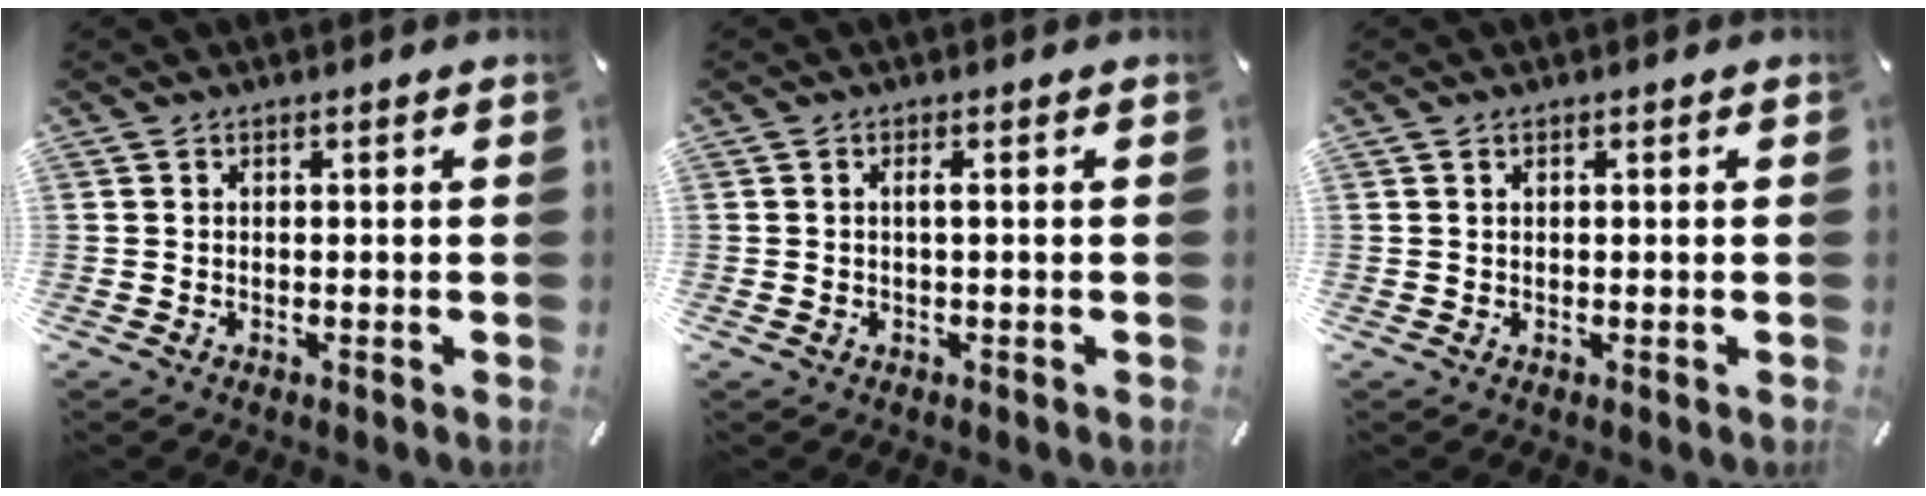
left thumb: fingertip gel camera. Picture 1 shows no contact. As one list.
[{"total": 1.3, "force": [-0.1, 0.1, 1.3], "torque": [-0.023, -0.002, -0.001]}, {"total": 0.7, "force": [0.2, 0.3, 0.6], "torque": [-0.011, 0.001, 0.003]}]